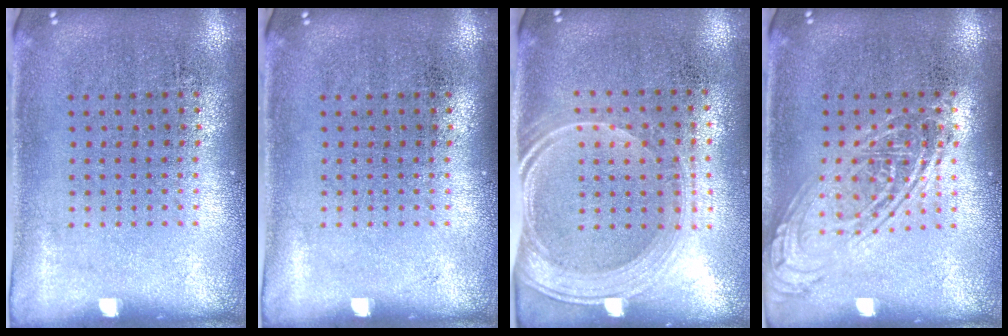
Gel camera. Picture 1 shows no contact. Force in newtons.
{"total": 0.0}
{"total": 2.0, "press": 1.7, "slide": 1.1}
{"total": 2.5, "press": 2.4, "slide": 0.3}